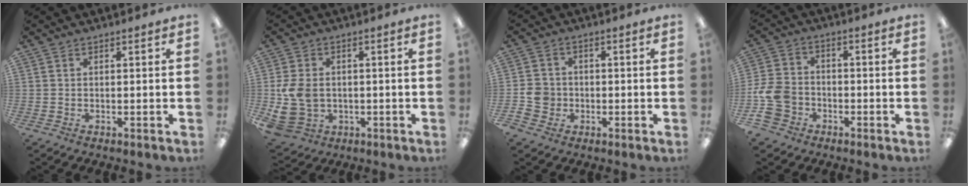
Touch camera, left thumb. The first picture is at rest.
{"total": 9.9, "force": [-0.8, 8.0, 5.9], "torque": [-0.137, 0.009, -0.010]}
{"total": 5.7, "force": [-1.8, 5.1, 1.9], "torque": [-0.047, 0.012, -0.031]}
{"total": 10.1, "force": [-4.2, 8.1, 4.4], "torque": [-0.115, 0.035, -0.076]}